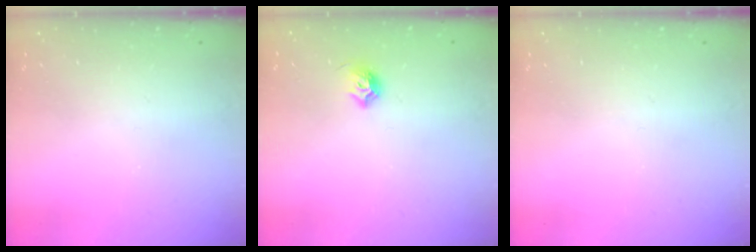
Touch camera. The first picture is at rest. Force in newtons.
{"total": 6.8, "press": 6.7, "slide": 0.8}
{"total": 0.0}